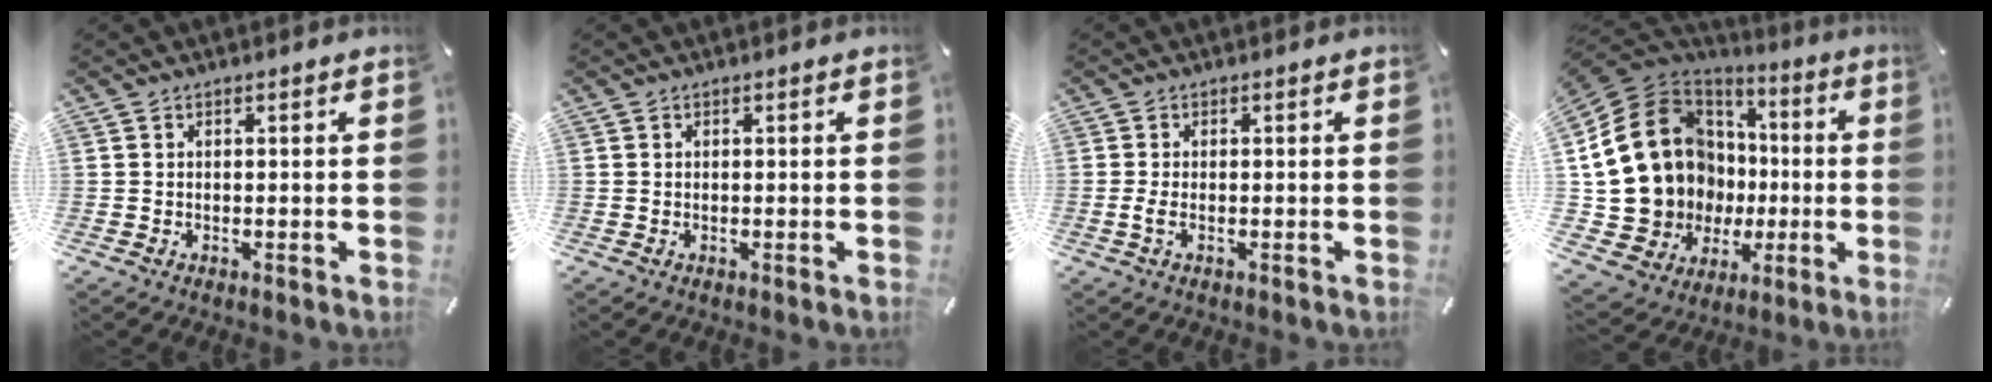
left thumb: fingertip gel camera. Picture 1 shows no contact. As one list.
[{"total": 0.0}, {"total": 2.0, "force": [-0.5, 0.8, 1.8], "torque": [-0.039, -0.002, -0.009]}, {"total": 19.6, "force": [0.9, 17.5, 8.8], "torque": [-0.207, -0.028, 0.056]}]